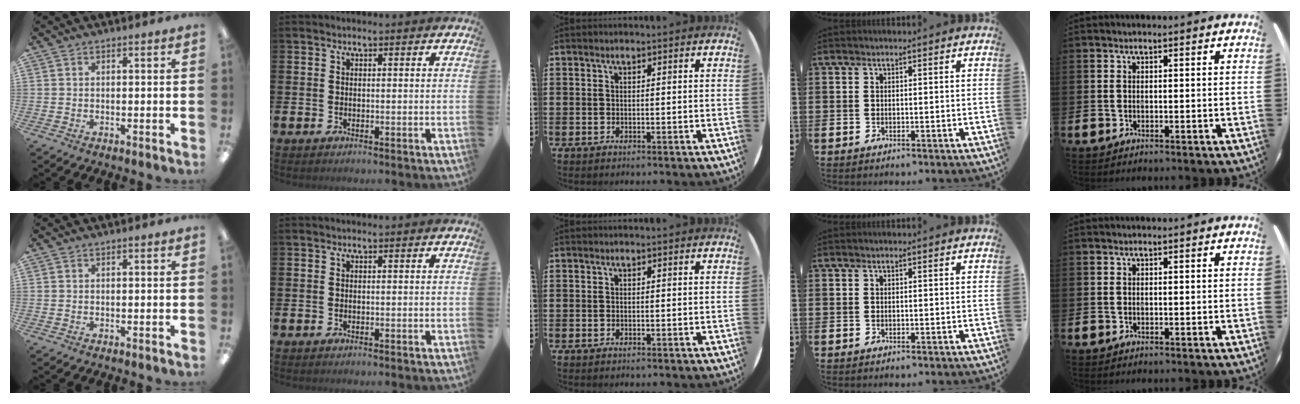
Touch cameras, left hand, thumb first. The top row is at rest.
{}